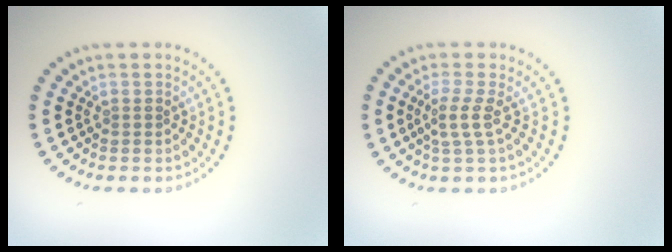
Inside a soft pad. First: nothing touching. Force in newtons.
{"total": 2.1, "press": 1.5, "slide": 1.4}